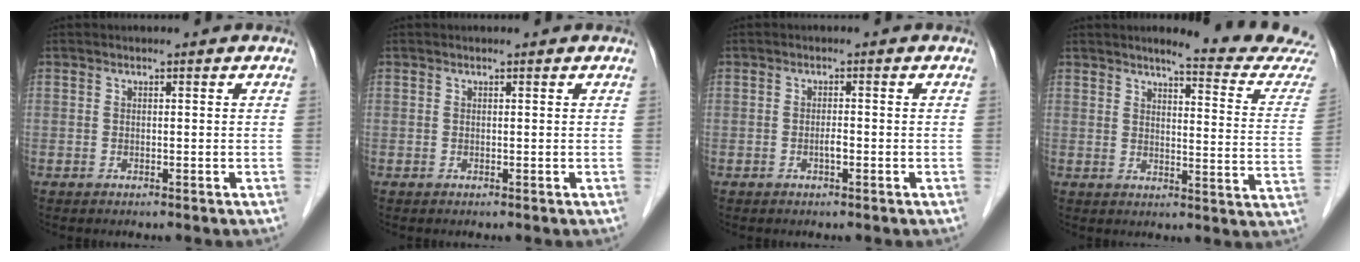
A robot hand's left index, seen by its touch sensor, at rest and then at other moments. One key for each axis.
{"total": 0.0}
{"total": 1.4, "fx": -1.2, "fy": 0.1, "fz": 0.8, "tx": -0.017, "ty": -0.005, "tz": -0.020}
{"total": 14.1, "fx": 13.4, "fy": -0.9, "fz": 4.2, "tx": -0.048, "ty": -0.101, "tz": 0.139}